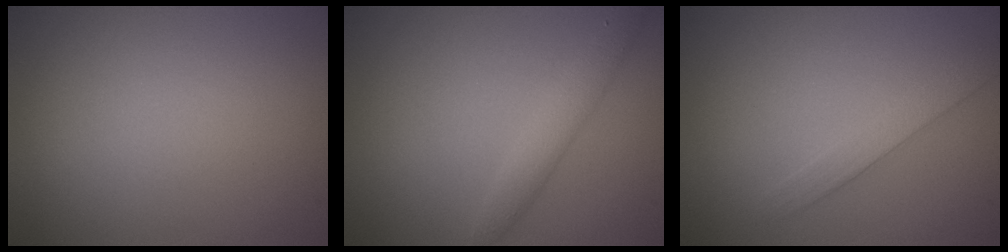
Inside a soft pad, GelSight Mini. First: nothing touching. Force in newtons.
{"total": 2.2, "press": 2.2, "slide": 0.1}
{"total": 2.0, "press": 2.0, "slide": 0.1}